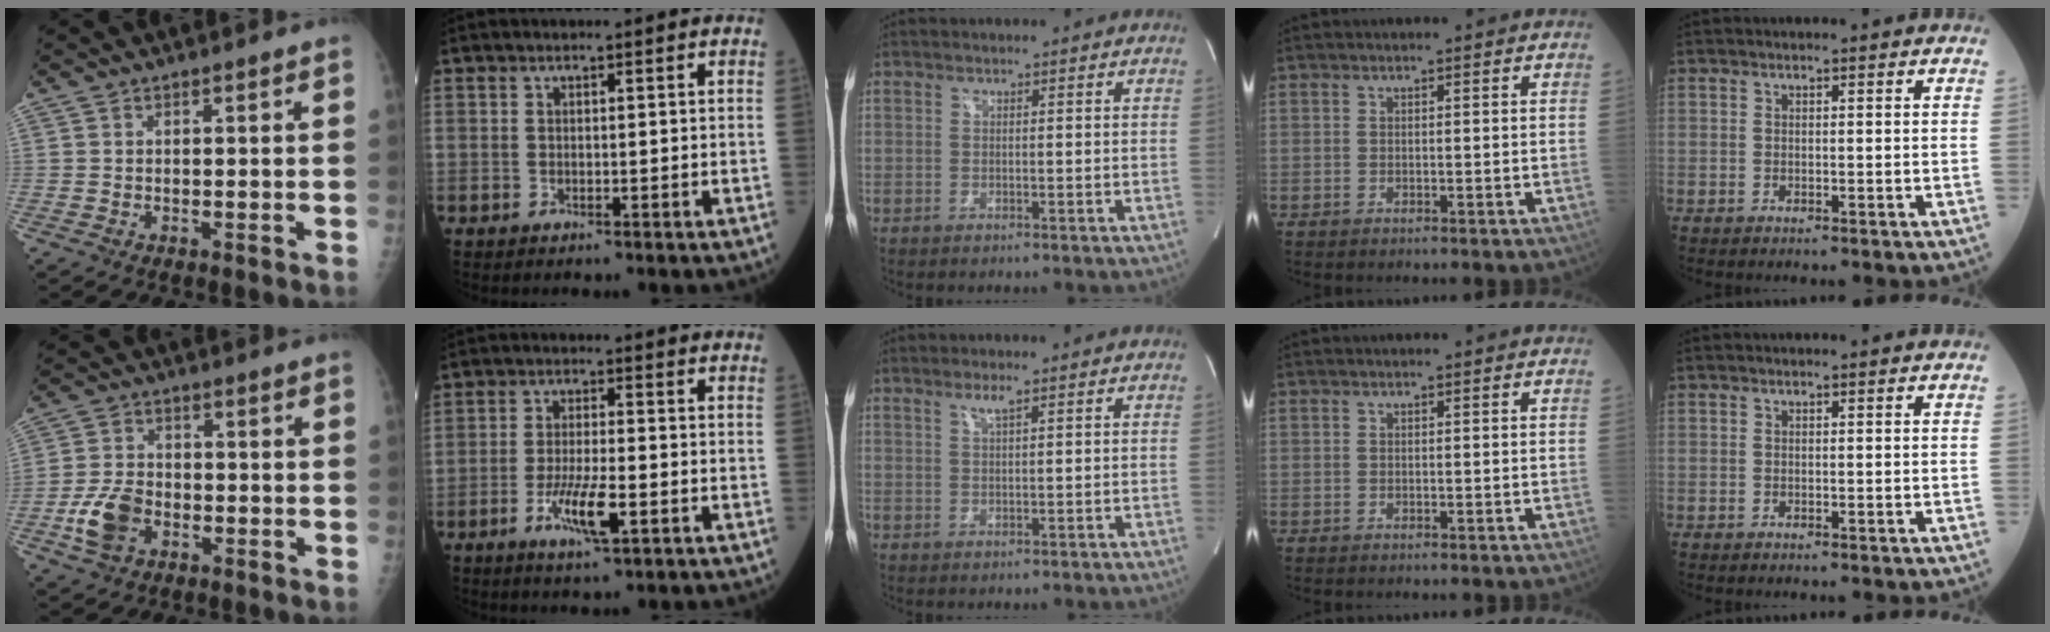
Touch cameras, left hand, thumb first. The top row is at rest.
{"thumb": {"total": 7.4, "force": [-3.1, 4.9, 4.7], "torque": [-0.092, 0.013, -0.059]}, "index": {"total": 6.4, "force": [-2.7, 0.9, 5.8], "torque": [-0.114, -0.008, -0.048]}, "middle": {"total": 1.7, "force": [1.1, -0.1, 1.3], "torque": [-0.030, -0.002, 0.023]}}